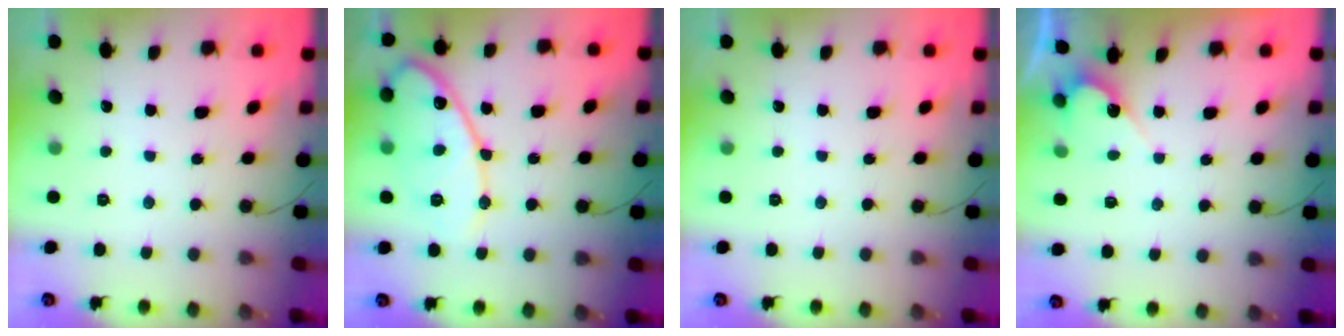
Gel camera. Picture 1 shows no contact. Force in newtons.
{"total": 13.6, "press": 13.5, "slide": 1.2}
{"total": 0.0}
{"total": 3.7, "press": 3.7, "slide": 0.2}